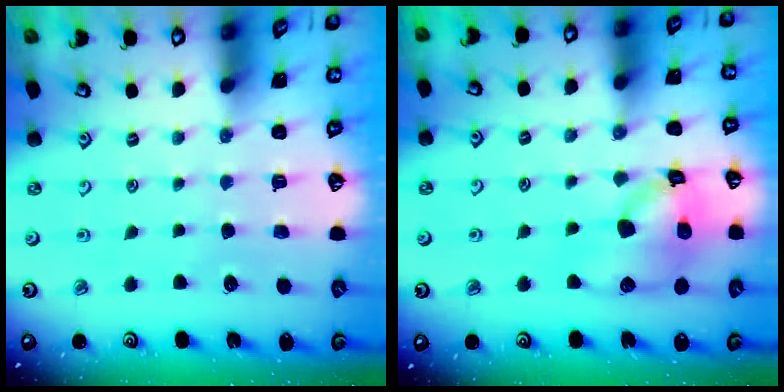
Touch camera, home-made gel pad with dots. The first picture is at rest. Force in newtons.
{"total": 13.2, "press": 13.1, "slide": 1.9}